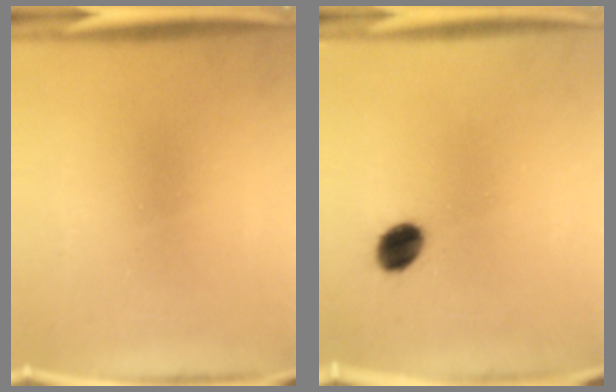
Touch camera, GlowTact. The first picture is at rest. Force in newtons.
{"total": 6.5}